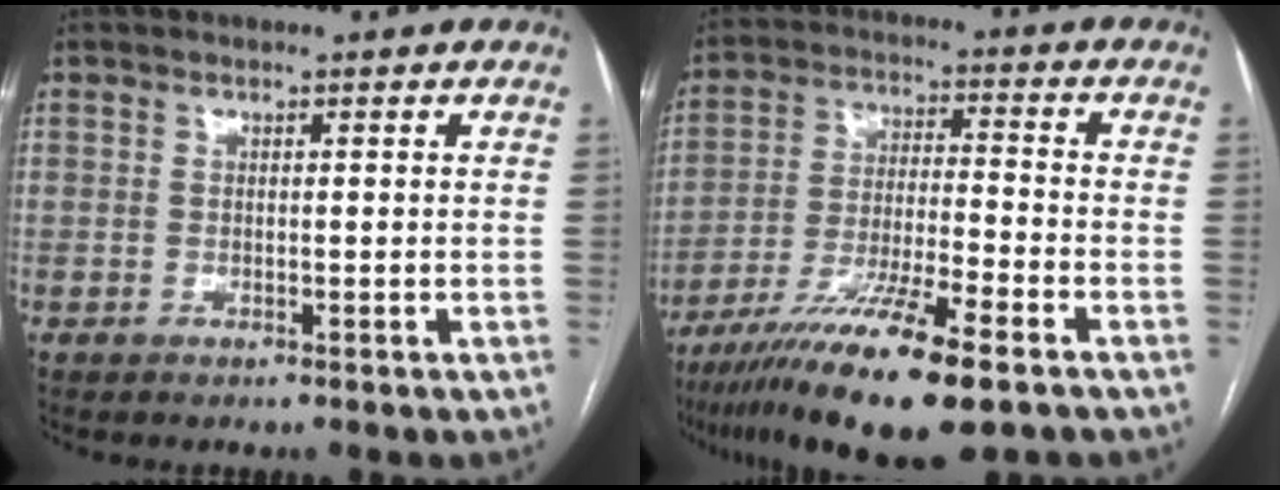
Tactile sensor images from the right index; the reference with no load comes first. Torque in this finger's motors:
{"motor_torque": [1.45, -0.69, 1.05, 0.21]}